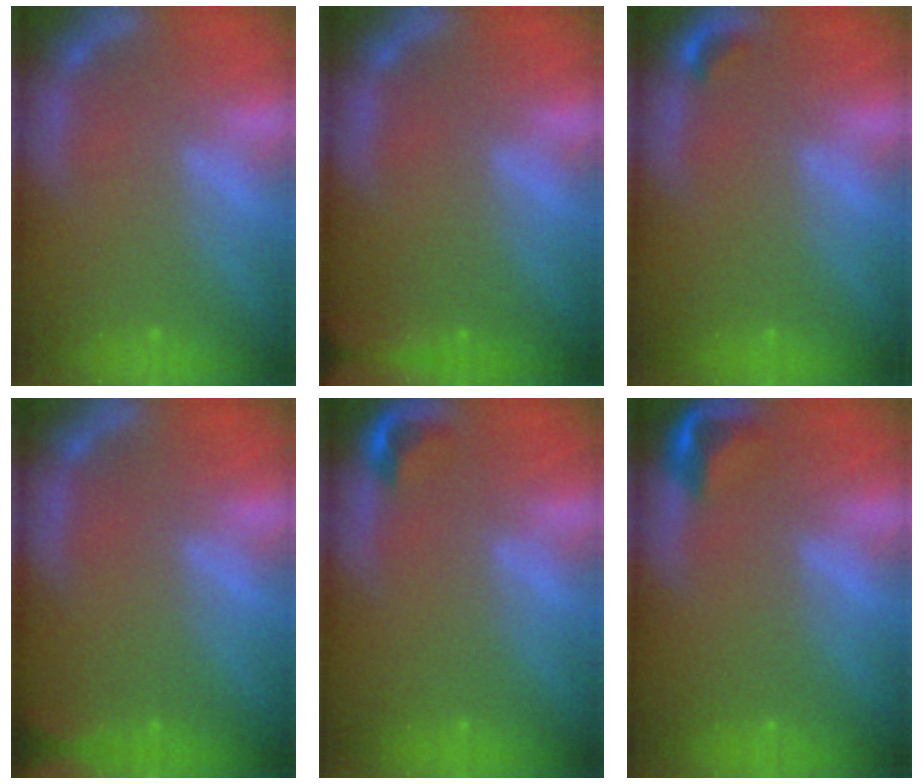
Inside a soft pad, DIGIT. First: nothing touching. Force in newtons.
{"total": 7.0}
{"total": 0.9}
{"total": 2.4}
{"total": 1.9}
{"total": 2.9}